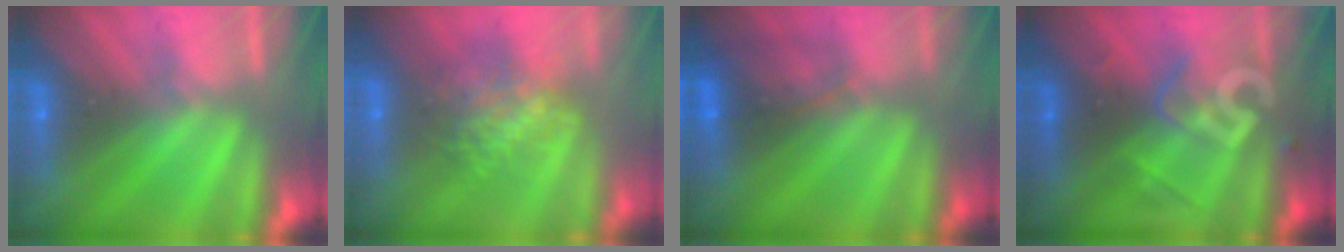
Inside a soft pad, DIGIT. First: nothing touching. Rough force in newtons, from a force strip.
{"total": 8.8}
{"total": 3.9}
{"total": 2.7}